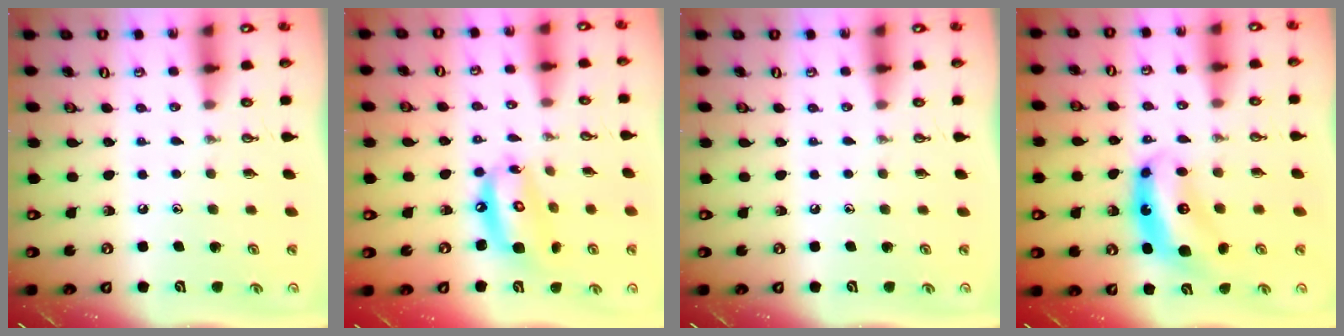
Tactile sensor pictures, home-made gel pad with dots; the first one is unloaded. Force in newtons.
{"total": 12.3, "press": 12.2, "slide": 1.9}
{"total": 0.0}
{"total": 7.9, "press": 7.9, "slide": 0.5}